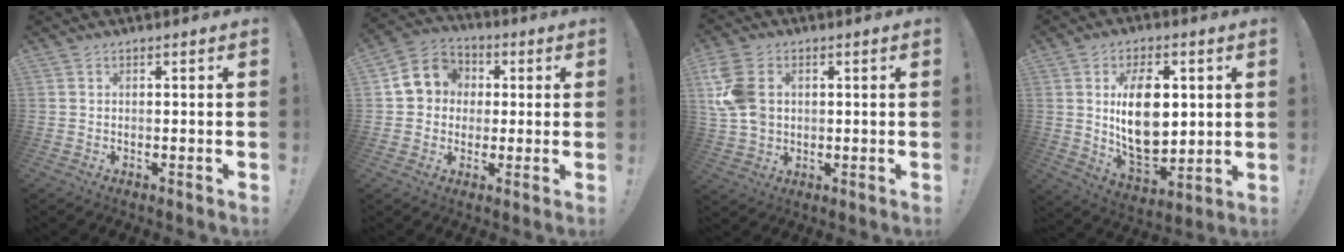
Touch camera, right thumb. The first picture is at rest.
{"total": 10.6, "force": [1.8, 9.6, 4.1], "torque": [-0.051, 0.006, 0.043]}
{"total": 12.3, "force": [2.6, 9.1, 7.8], "torque": [-0.167, 0.007, 0.055]}
{"total": 17.7, "force": [3.0, 11.0, 13.6], "torque": [-0.237, -0.014, 0.052]}